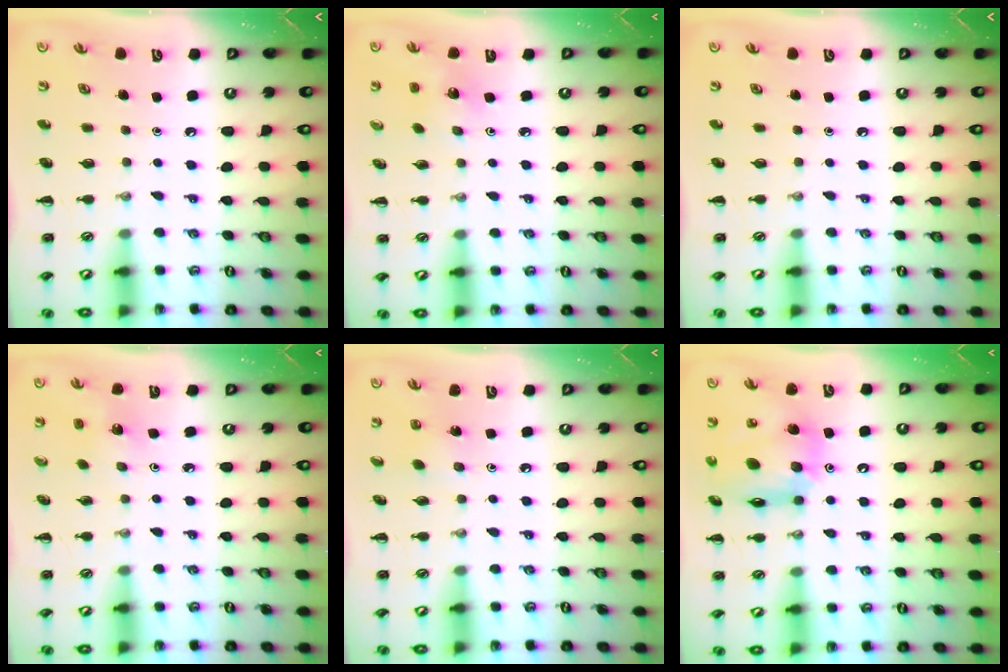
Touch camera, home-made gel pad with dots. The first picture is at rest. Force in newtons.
{"total": 1.8, "press": 1.6, "slide": 0.7}
{"total": 0.0}
{"total": 1.6, "press": 1.5, "slide": 0.7}
{"total": 1.6, "press": 1.4, "slide": 0.7}
{"total": 17.1, "press": 16.9, "slide": 3.0}